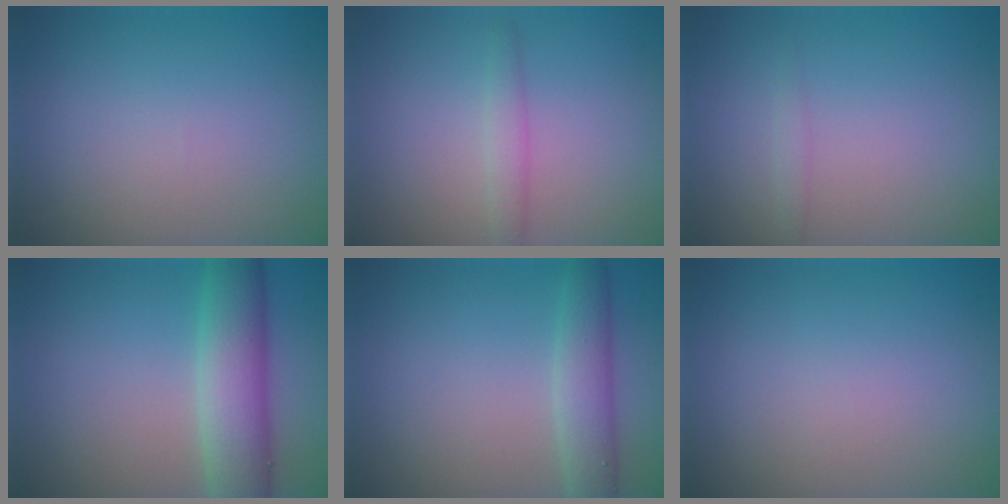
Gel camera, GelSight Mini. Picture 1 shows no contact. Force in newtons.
{"total": 1.4, "press": 1.4, "slide": 0.0}
{"total": 0.8, "press": 0.8, "slide": 0.0}
{"total": 6.8, "press": 6.8, "slide": 0.3}
{"total": 3.6, "press": 3.6, "slide": 0.2}
{"total": 0.0}